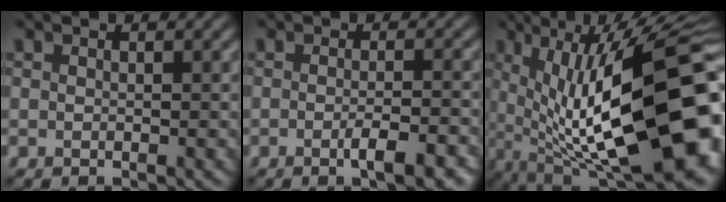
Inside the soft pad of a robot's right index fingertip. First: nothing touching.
{"total": 4.0, "force": [-1.7, 0.9, 3.4], "torque": [-0.051, 0.000, -0.027]}
{"total": 18.8, "force": [0.3, 6.8, 17.5], "torque": [-0.272, 0.007, 0.016]}